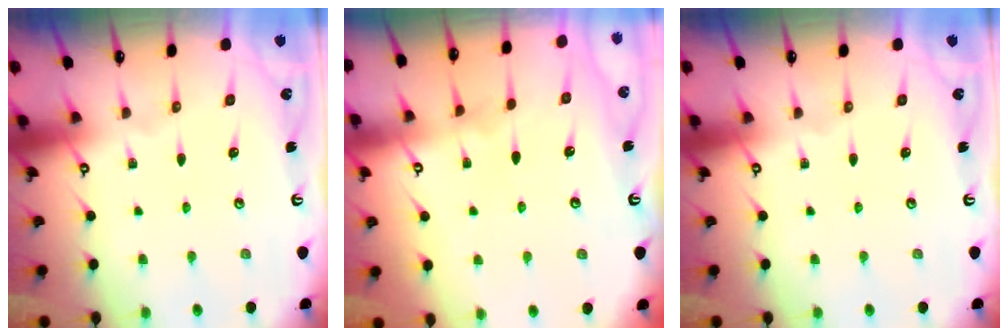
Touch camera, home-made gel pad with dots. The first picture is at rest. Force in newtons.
{"total": 4.3, "press": 4.3, "slide": 0.2}
{"total": 0.0}